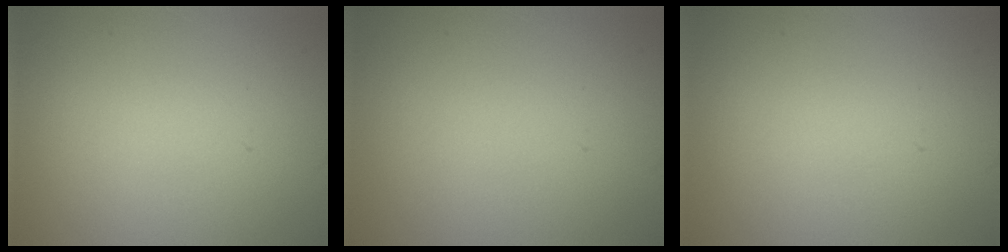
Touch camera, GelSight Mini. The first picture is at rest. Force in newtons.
{"total": 0.0}
{"total": 0.0}